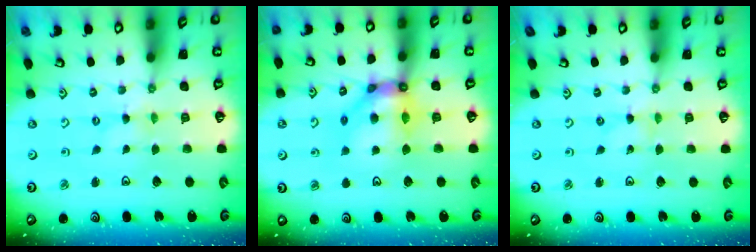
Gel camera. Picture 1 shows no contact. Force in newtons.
{"total": 10.9, "press": 10.8, "slide": 1.2}
{"total": 0.0}